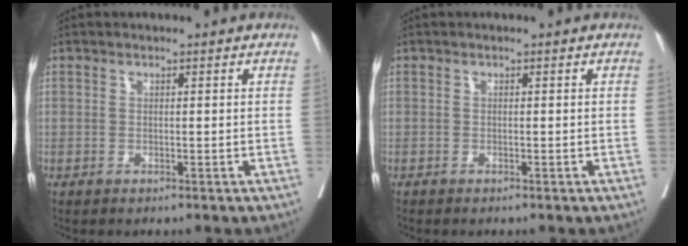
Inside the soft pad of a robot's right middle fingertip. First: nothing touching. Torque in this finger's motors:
{"motor_torque": [0.00, 0.00, 0.00, 0.00]}